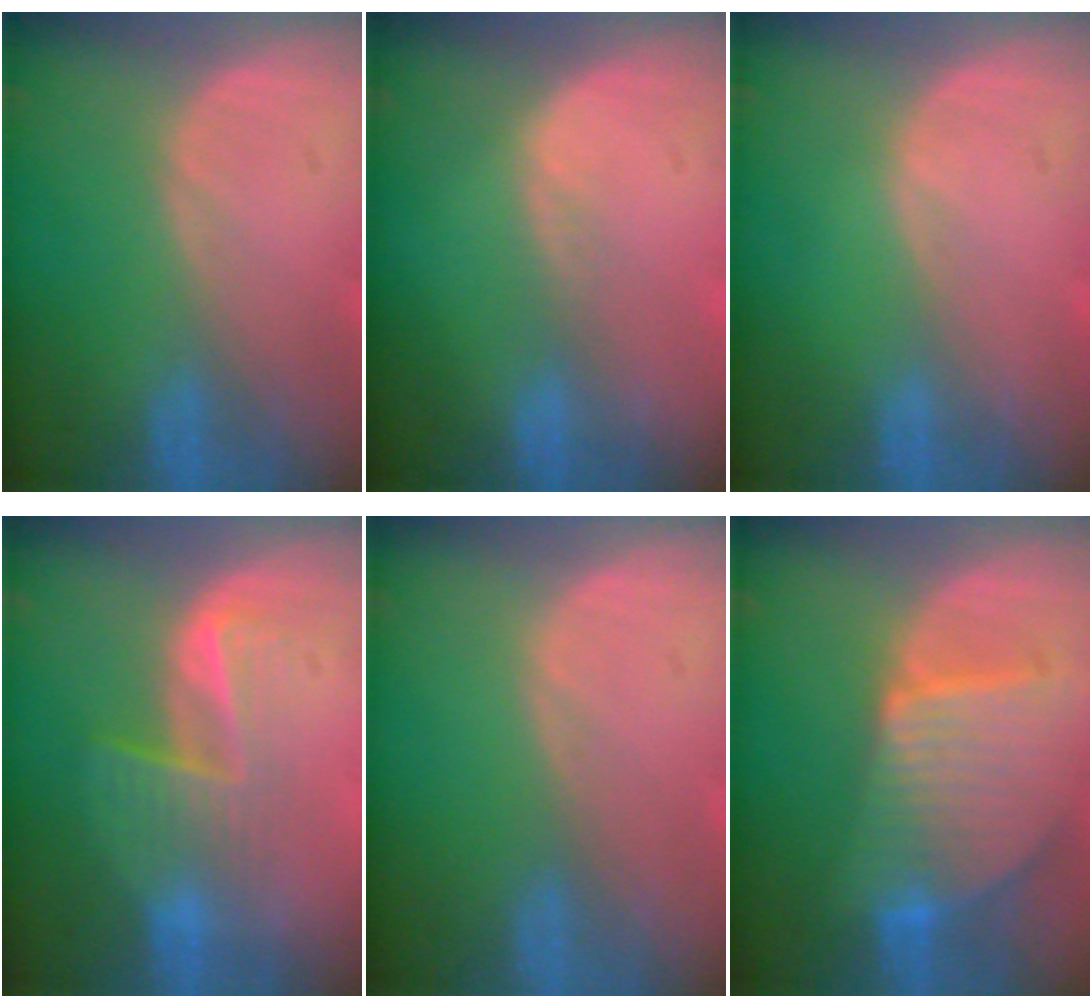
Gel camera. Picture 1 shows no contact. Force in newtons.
{"total": 1.1, "press": 0.7, "slide": 0.9}
{"total": 0.0}
{"total": 6.8, "press": 5.5, "slide": 4.0}
{"total": 0.0}
{"total": 9.5, "press": 8.2, "slide": 4.7}